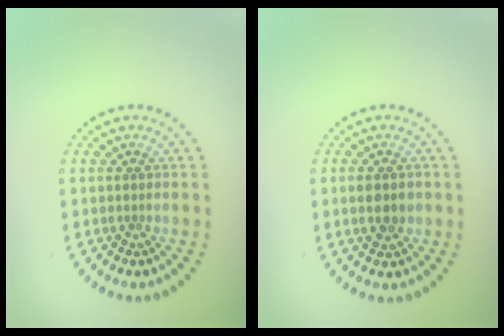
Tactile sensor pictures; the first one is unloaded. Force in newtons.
{"total": 2.3, "press": 2.3, "slide": 0.1}